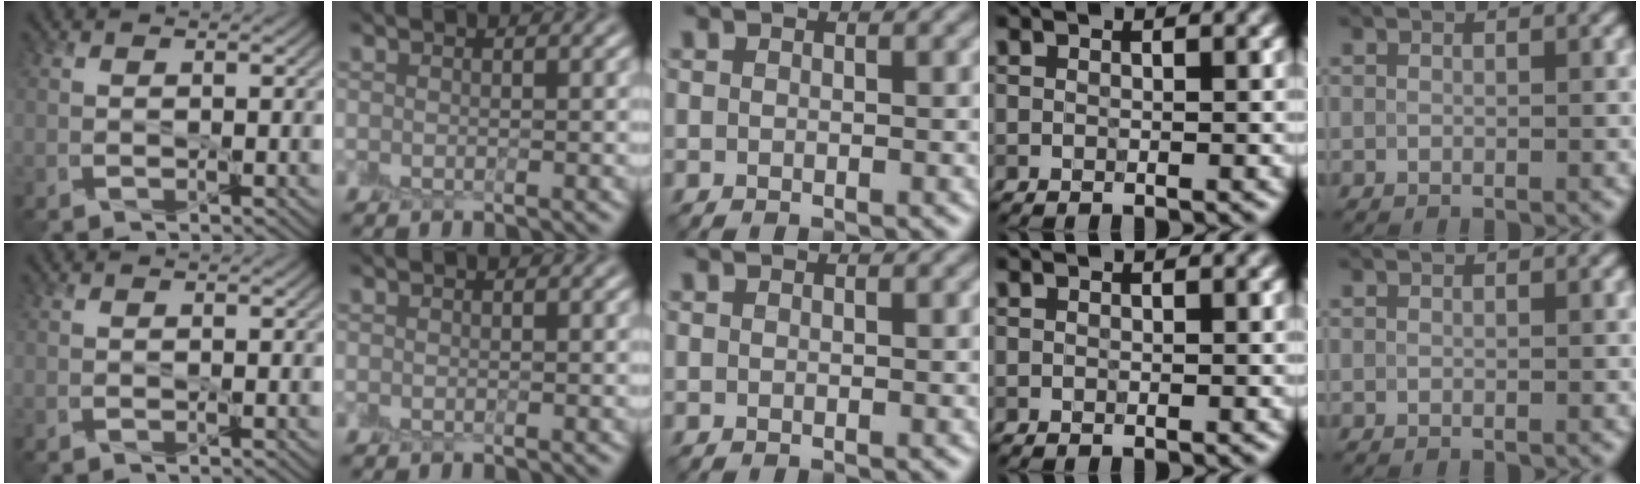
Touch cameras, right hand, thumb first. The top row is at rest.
{}